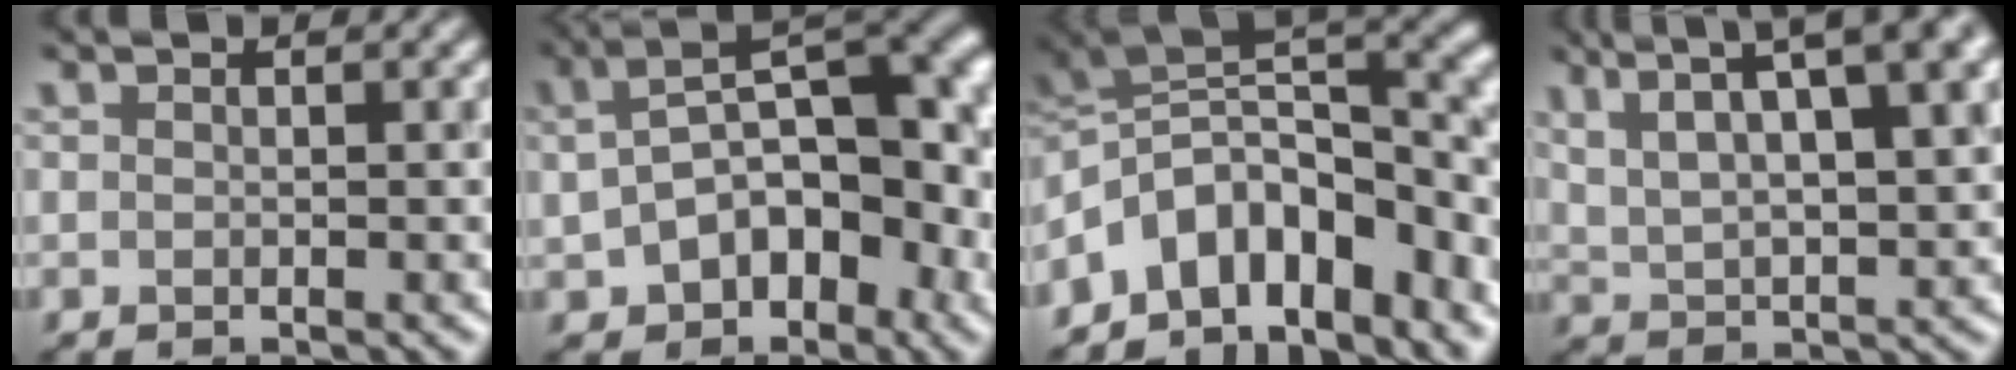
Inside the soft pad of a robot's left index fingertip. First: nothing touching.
{"total": 9.7, "force": [-0.6, 5.3, 8.1], "torque": [-0.136, -0.014, 0.037]}
{"total": 10.7, "force": [-6.3, 5.3, 6.8], "torque": [-0.120, 0.005, -0.074]}
{"total": 10.1, "force": [6.0, 2.8, 7.7], "torque": [-0.153, 0.005, 0.121]}